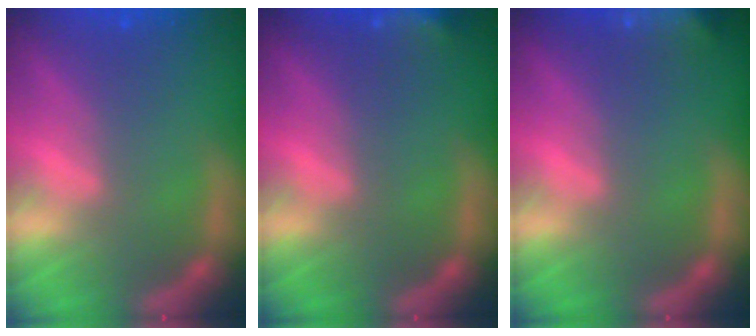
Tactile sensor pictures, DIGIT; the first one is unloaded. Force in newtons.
{"total": 3.4}
{"total": 7.9}